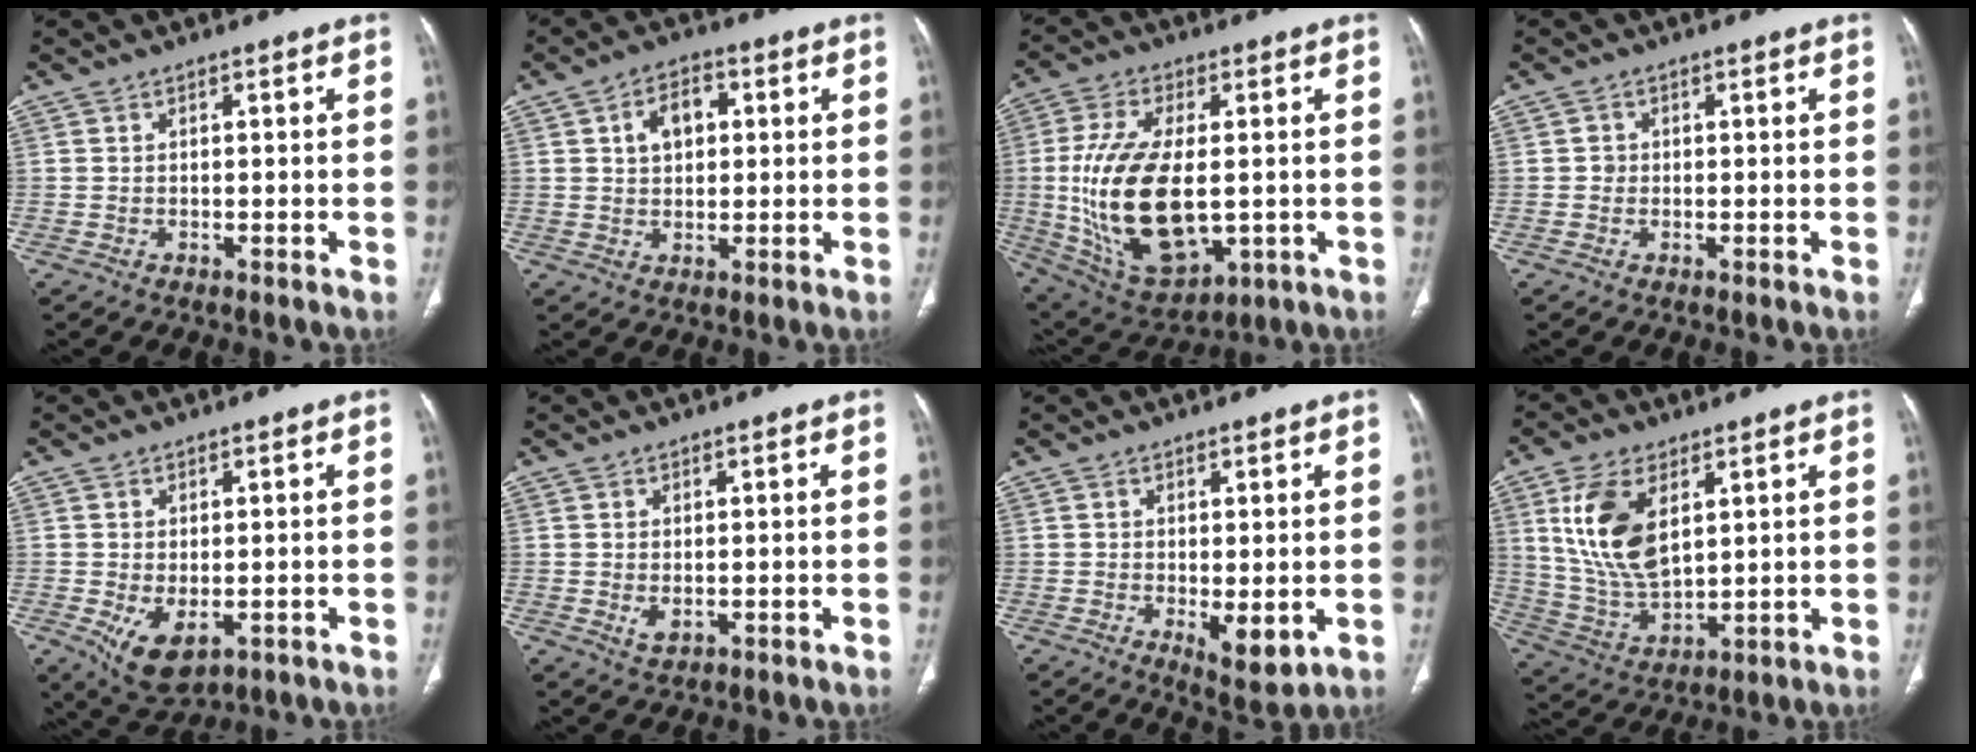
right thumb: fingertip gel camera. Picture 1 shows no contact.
{"total": 6.6, "force": [1.8, 4.4, 4.5], "torque": [-0.058, 0.006, 0.026]}
{"total": 20.9, "force": [-1.1, 10.7, 17.9], "torque": [-0.353, -0.014, 0.003]}
{"total": 1.2, "force": [-0.1, 1.2, 0.3], "torque": [0.000, 0.004, -0.002]}
{"total": 7.1, "force": [-1.9, 4.0, 5.6], "torque": [-0.098, -0.011, -0.015]}
{"total": 2.2, "force": [-0.2, 1.3, 1.7], "torque": [-0.032, -0.007, 0.006]}
{"total": 5.7, "force": [-0.9, 2.3, 5.1], "torque": [-0.074, -0.019, -0.003]}
{"total": 14.7, "force": [5.1, 7.9, 11.4], "torque": [-0.222, -0.021, 0.110]}